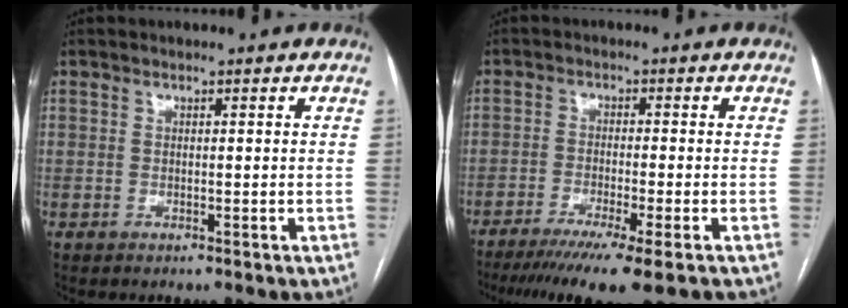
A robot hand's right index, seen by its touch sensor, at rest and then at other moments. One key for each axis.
{"total": 11.9, "fx": -8.8, "fy": 0.0, "fz": 8.1, "tx": -0.119, "ty": -0.031, "tz": -0.135}